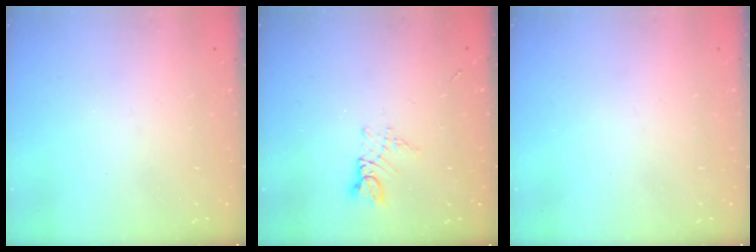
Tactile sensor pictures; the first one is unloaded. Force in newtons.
{"total": 2.7, "press": 2.7, "slide": 0.3}
{"total": 0.0}